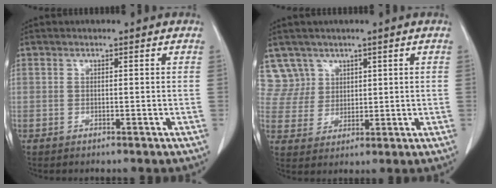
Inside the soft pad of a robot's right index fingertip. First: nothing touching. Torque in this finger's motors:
{"motor_torque": [-0.53, 0.52, -0.27, -0.04]}